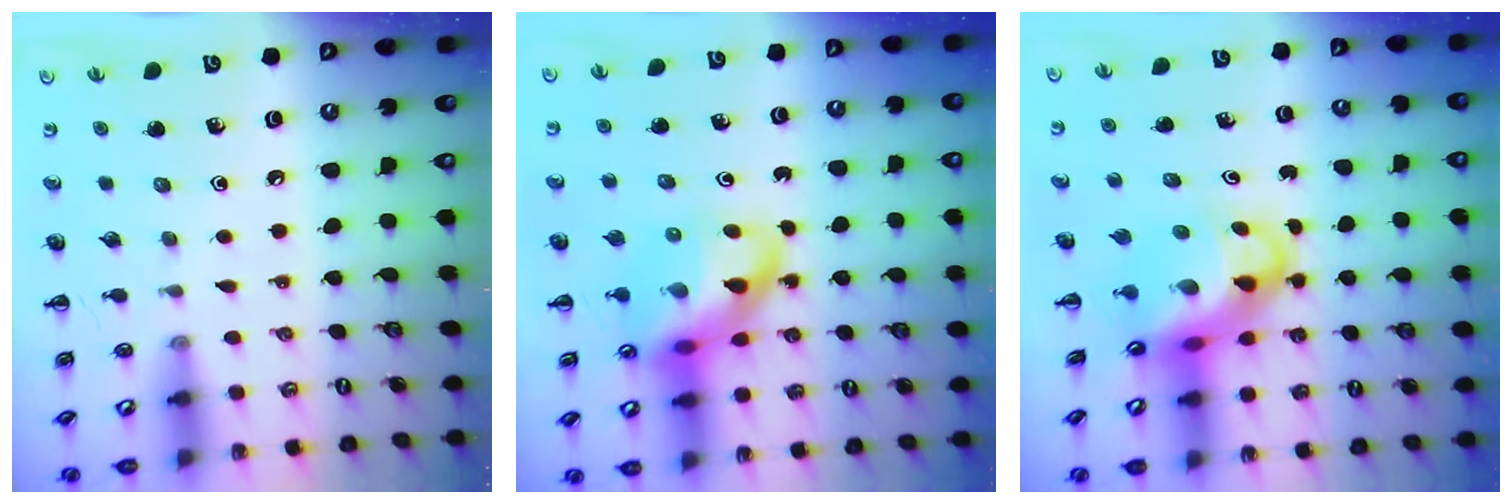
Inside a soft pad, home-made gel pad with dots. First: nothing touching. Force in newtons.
{"total": 14.6, "press": 14.1, "slide": 3.8}
{"total": 7.3, "press": 6.9, "slide": 2.3}